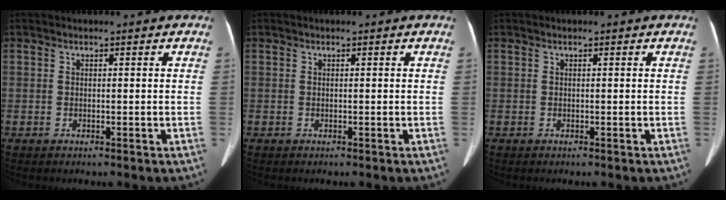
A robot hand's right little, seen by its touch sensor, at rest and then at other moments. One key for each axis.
{"total": 0.0}
{"total": 0.0}